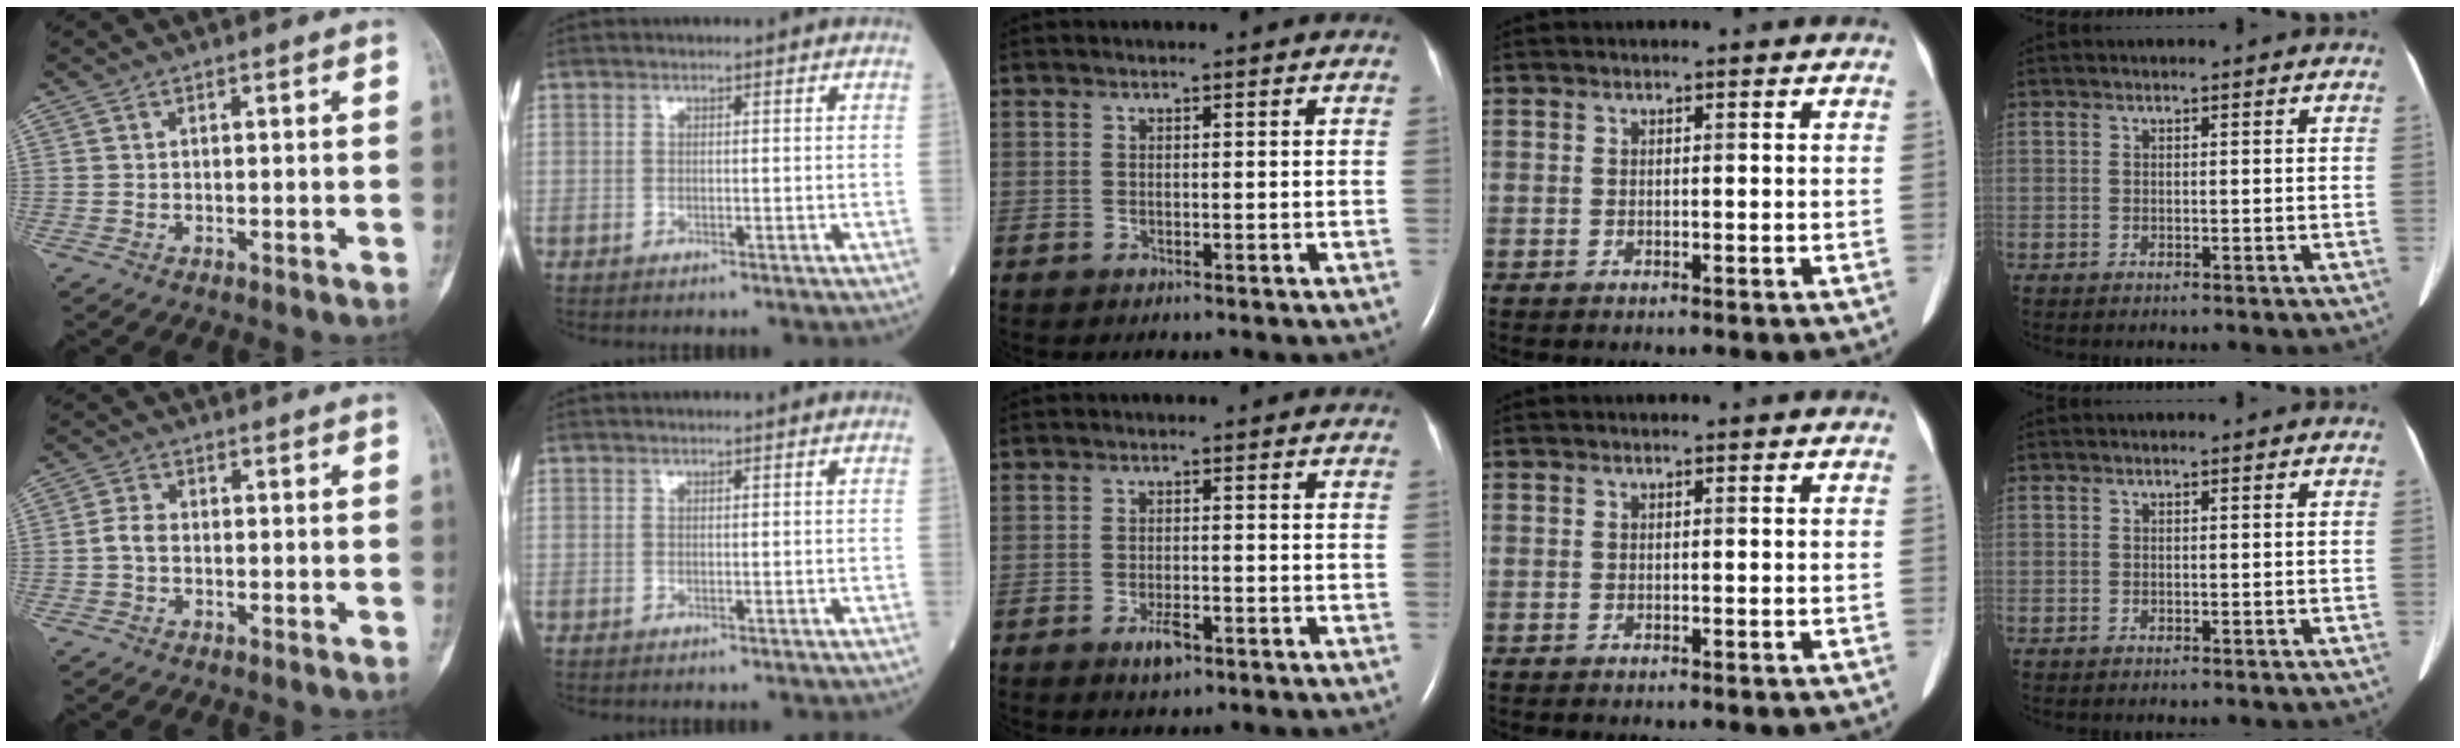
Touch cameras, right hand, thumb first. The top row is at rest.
{"thumb": {"total": 2.6, "force": [-0.5, 1.8, 1.9], "torque": [-0.035, 0.007, -0.017]}, "middle": {"total": 2.9, "force": [-1.7, 1.0, 2.2], "torque": [-0.042, 0.000, -0.028]}}